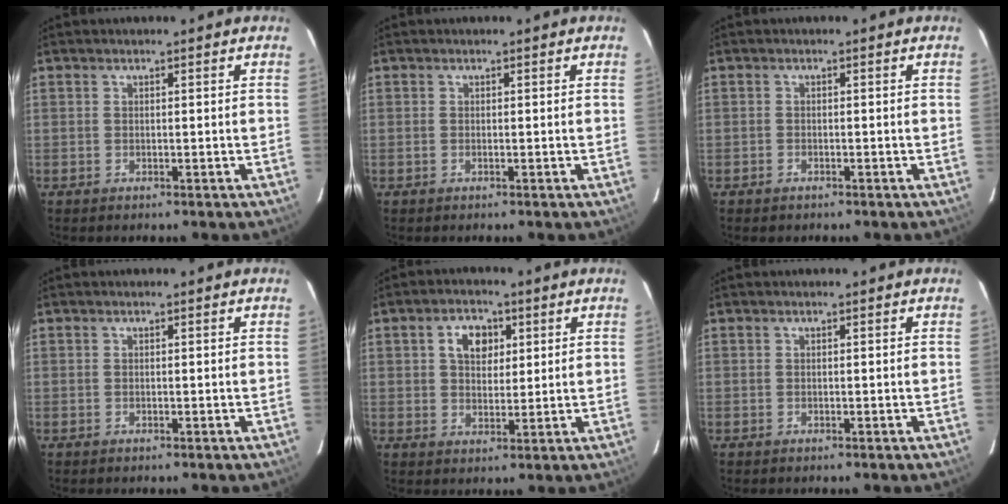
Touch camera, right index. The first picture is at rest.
{"total": 0.0}
{"total": 0.9, "force": [-0.7, 0.5, 0.1], "torque": [-0.004, 0.002, -0.013]}
{"total": 0.0}
{"total": 5.9, "force": [2.1, 4.1, 3.7], "torque": [-0.056, 0.017, 0.038]}
{"total": 0.0}